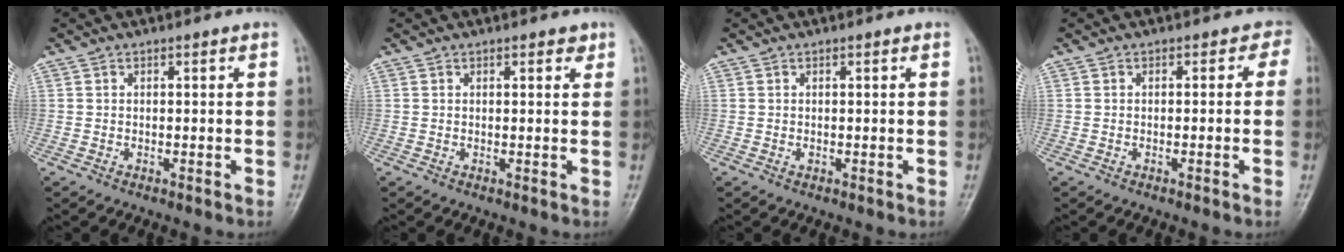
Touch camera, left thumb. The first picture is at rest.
{"total": 1.5, "force": [0.9, 0.7, 0.9], "torque": [-0.004, -0.002, 0.008]}
{"total": 0.6, "force": [0.0, 0.3, 0.5], "torque": [-0.007, 0.003, 0.003]}
{"total": 1.9, "force": [-0.5, 1.5, 0.9], "torque": [0.015, 0.009, -0.018]}